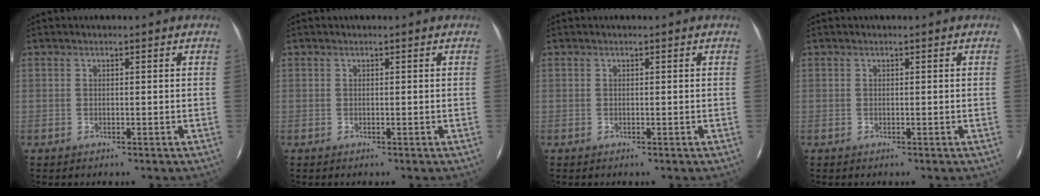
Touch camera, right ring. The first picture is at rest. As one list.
[{"total": 0.0}, {"total": 0.0}, {"total": 0.0}]